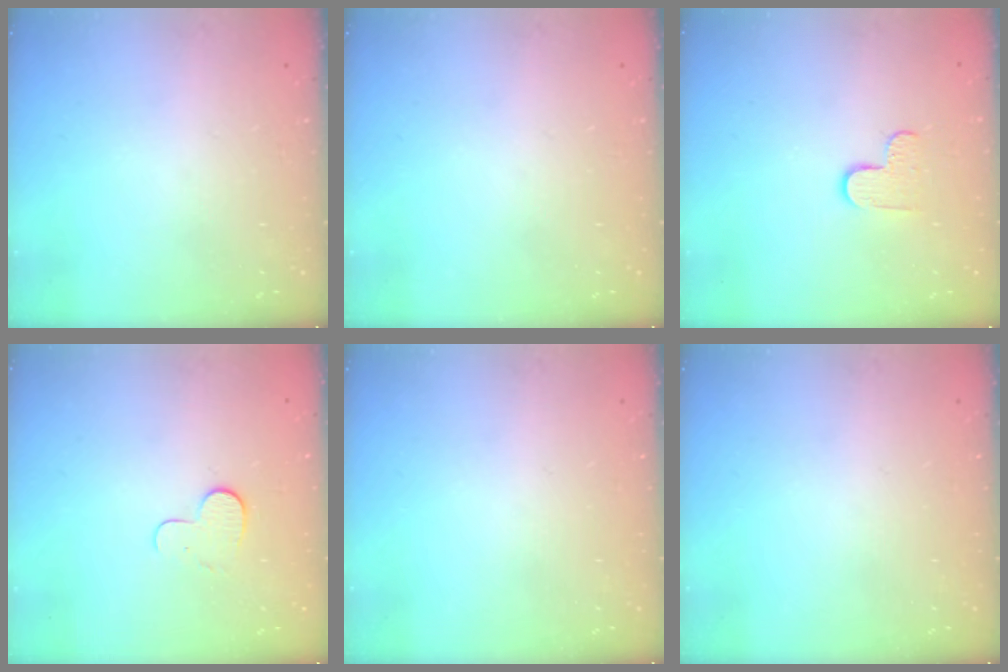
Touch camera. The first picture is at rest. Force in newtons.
{"total": 0.0}
{"total": 5.9, "press": 5.8, "slide": 0.6}
{"total": 6.3, "press": 6.3, "slide": 0.5}
{"total": 0.0}
{"total": 0.0}